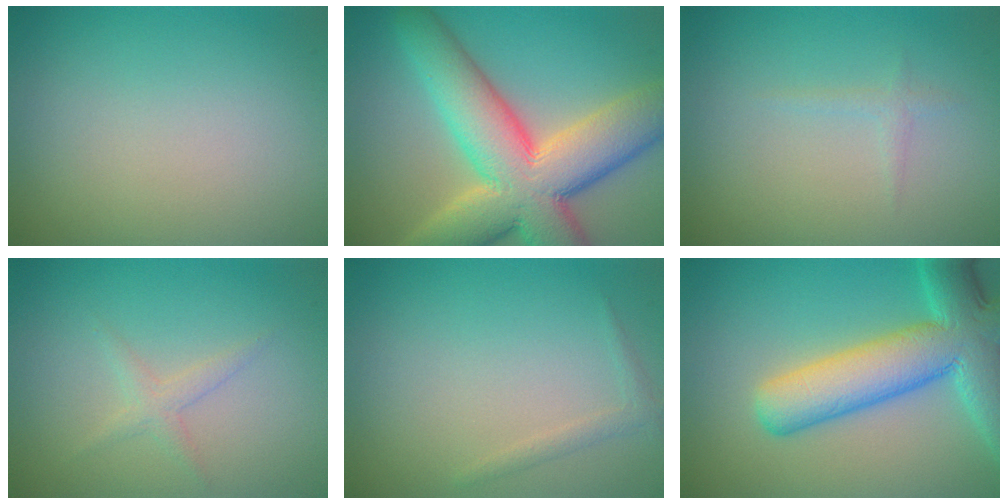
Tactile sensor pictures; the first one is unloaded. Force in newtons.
{"total": 12.6, "press": 12.6, "slide": 0.9}
{"total": 0.7, "press": 0.7, "slide": 0.0}
{"total": 1.3, "press": 1.3, "slide": 0.1}
{"total": 1.0, "press": 1.0, "slide": 0.0}
{"total": 10.3, "press": 10.3, "slide": 0.4}